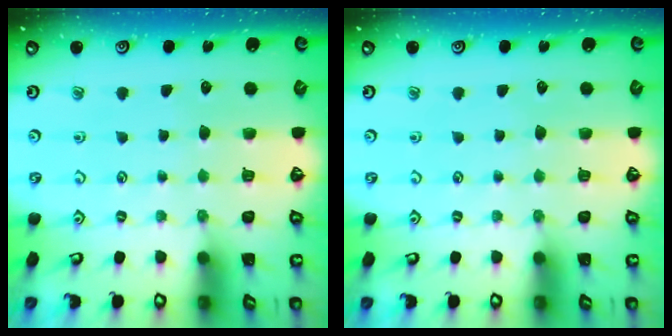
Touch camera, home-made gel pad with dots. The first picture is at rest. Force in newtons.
{"total": 0.0}